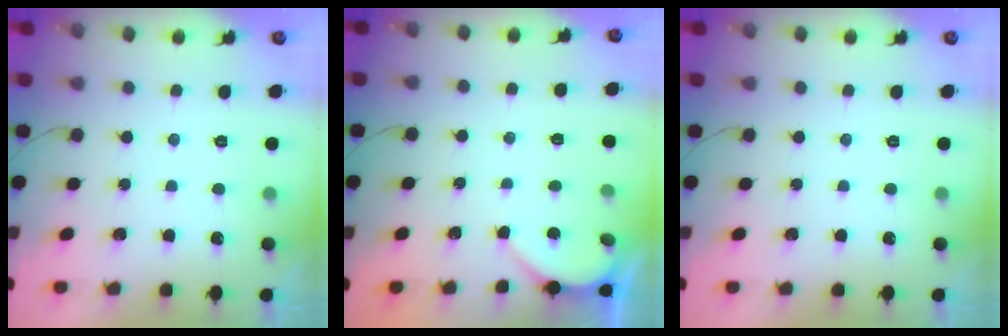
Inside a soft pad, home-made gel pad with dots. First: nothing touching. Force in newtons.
{"total": 3.0, "press": 3.0, "slide": 0.2}
{"total": 0.0}